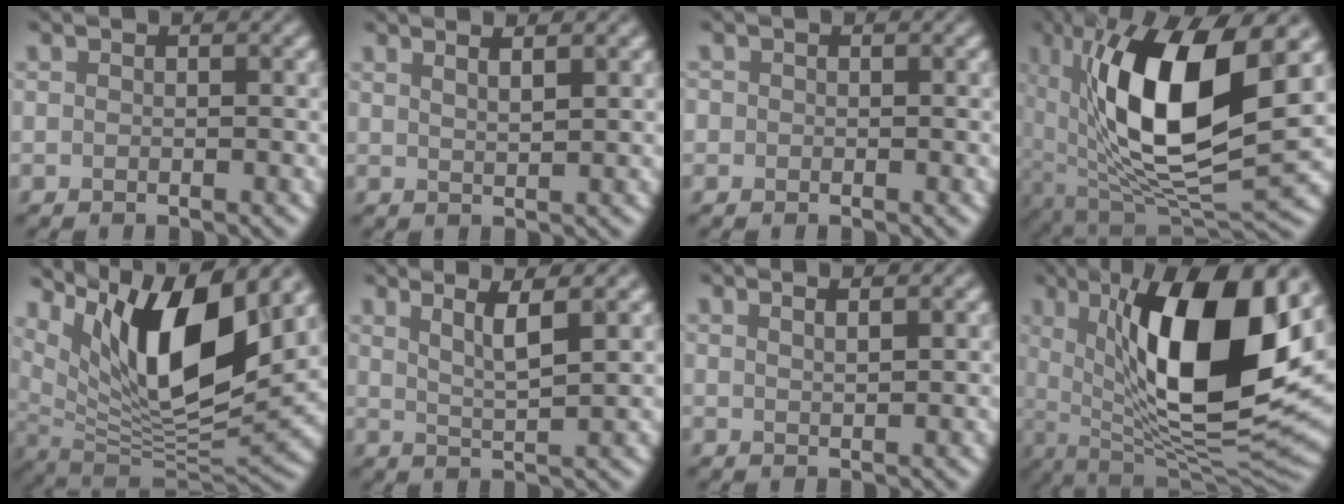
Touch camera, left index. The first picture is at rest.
{"total": 2.5, "force": [1.8, 0.8, 1.5], "torque": [-0.002, 0.008, 0.007]}
{"total": 0.6, "force": [0.0, 0.6, 0.0], "torque": [0.006, -0.002, -0.004]}
{"total": 14.1, "force": [3.1, 5.7, 12.6], "torque": [-0.213, -0.010, 0.052]}
{"total": 12.7, "force": [5.8, 4.2, 10.5], "torque": [-0.178, -0.012, 0.112]}
{"total": 3.3, "force": [1.9, 0.5, 2.6], "torque": [-0.035, -0.002, 0.036]}
{"total": 1.8, "force": [1.3, 0.6, 1.1], "torque": [-0.001, 0.005, 0.005]}
{"total": 15.4, "force": [3.9, 5.4, 13.9], "torque": [-0.199, -0.011, 0.059]}